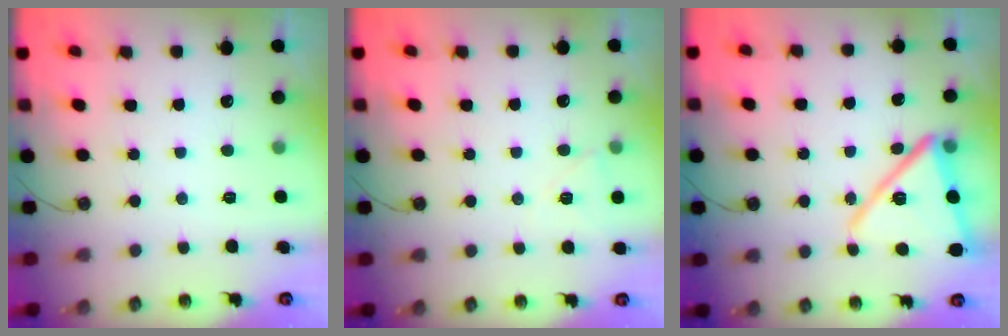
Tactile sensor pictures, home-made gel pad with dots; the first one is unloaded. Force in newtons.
{"total": 8.8, "press": 5.7, "slide": 6.7}
{"total": 16.6, "press": 16.5, "slide": 1.9}